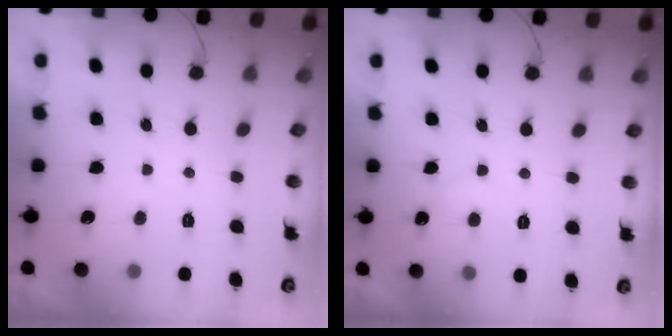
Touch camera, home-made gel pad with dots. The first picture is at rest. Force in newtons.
{"total": 6.1, "press": 6.1, "slide": 0.5}